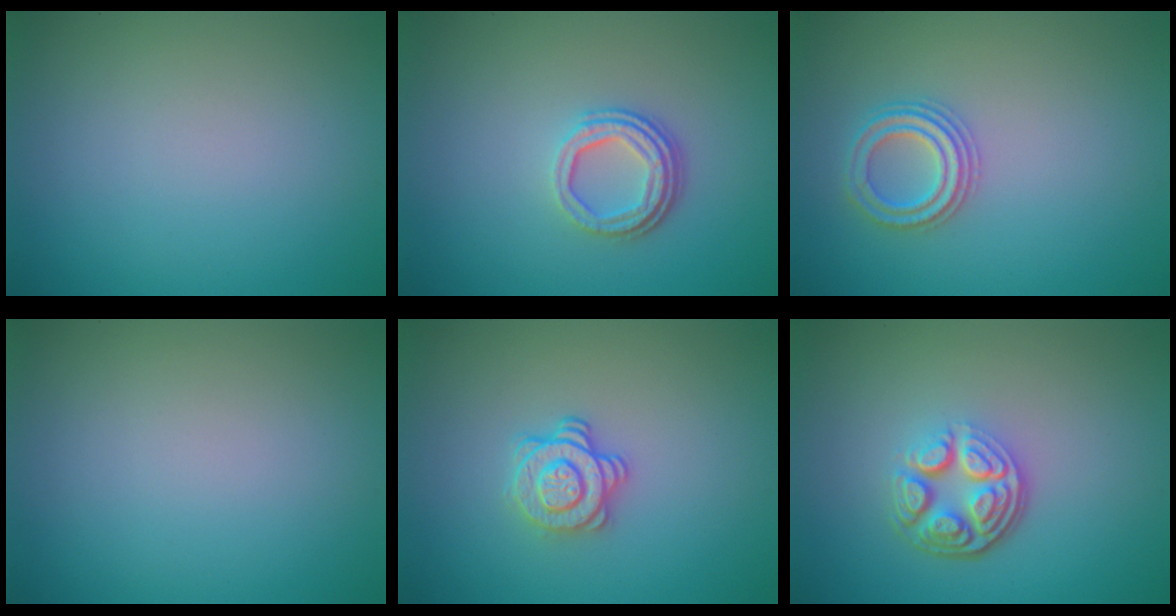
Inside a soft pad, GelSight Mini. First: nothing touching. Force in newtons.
{"total": 3.5, "press": 2.6, "slide": 2.3}
{"total": 2.5, "press": 2.4, "slide": 0.4}
{"total": 0.0}
{"total": 2.9, "press": 2.5, "slide": 1.3}
{"total": 5.0, "press": 3.5, "slide": 3.5}